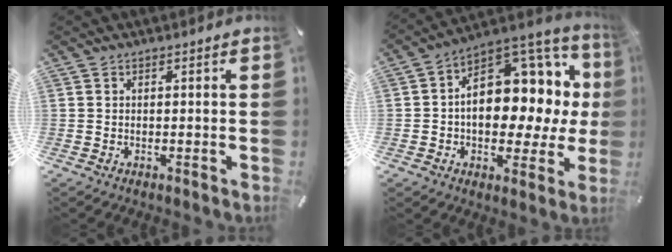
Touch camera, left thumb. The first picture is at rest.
{"total": 15.8, "force": [2.2, 11.0, 11.1], "torque": [-0.134, -0.037, 0.041]}